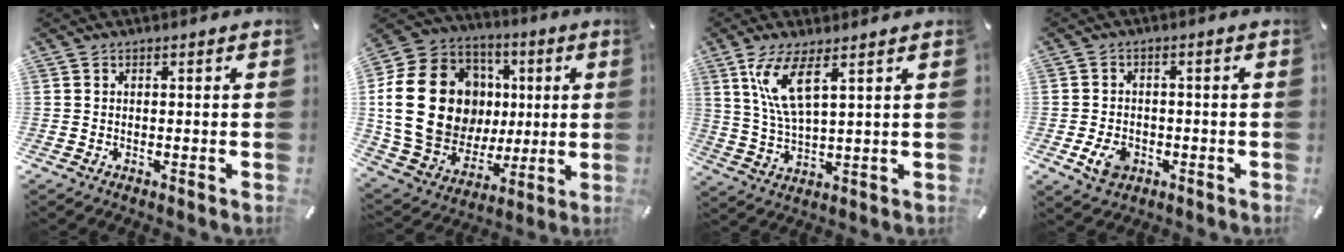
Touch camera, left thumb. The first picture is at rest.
{"total": 25.1, "force": [3.5, 20.1, 14.6], "torque": [-0.297, -0.008, 0.091]}
{"total": 10.1, "force": [5.2, 3.0, 8.2], "torque": [-0.184, -0.009, 0.091]}
{"total": 5.5, "force": [-2.0, 4.1, 3.1], "torque": [-0.069, 0.005, -0.035]}